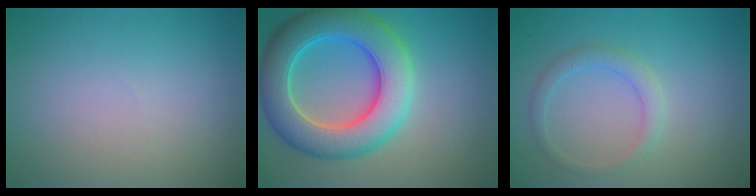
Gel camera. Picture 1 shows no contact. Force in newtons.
{"total": 8.8, "press": 8.8, "slide": 0.4}
{"total": 1.8, "press": 1.8, "slide": 0.0}